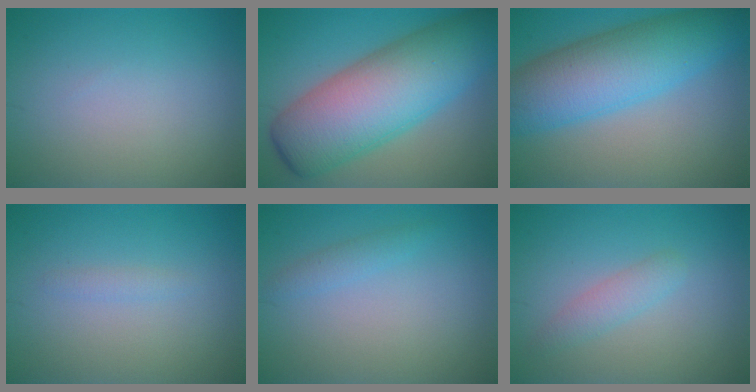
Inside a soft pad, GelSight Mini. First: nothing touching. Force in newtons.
{"total": 12.4, "press": 12.4, "slide": 0.2}
{"total": 9.4, "press": 9.4, "slide": 0.3}
{"total": 0.8, "press": 0.8, "slide": 0.0}
{"total": 1.3, "press": 1.3, "slide": 0.1}
{"total": 1.9, "press": 1.9, "slide": 0.0}